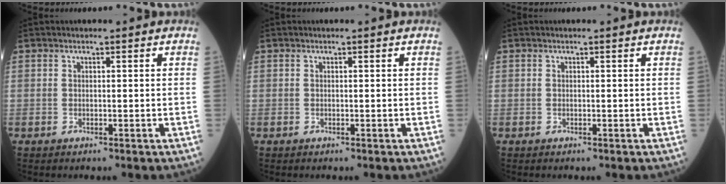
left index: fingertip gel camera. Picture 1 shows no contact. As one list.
[{"total": 0.0}, {"total": 0.0}]